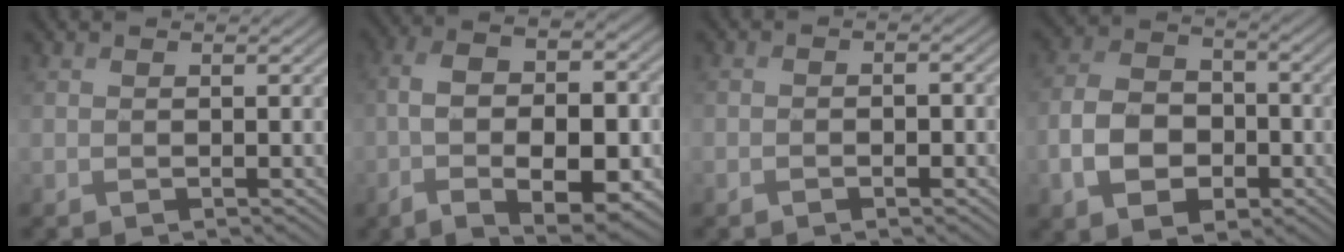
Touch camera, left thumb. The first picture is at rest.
{"total": 12.3, "force": [-3.1, 6.0, 10.2], "torque": [-0.183, -0.015, -0.042]}
{"total": 2.1, "force": [-1.1, 1.3, 1.3], "torque": [-0.018, 0.001, -0.013]}
{"total": 7.5, "force": [-3.2, 5.3, 4.2], "torque": [-0.080, -0.005, -0.068]}